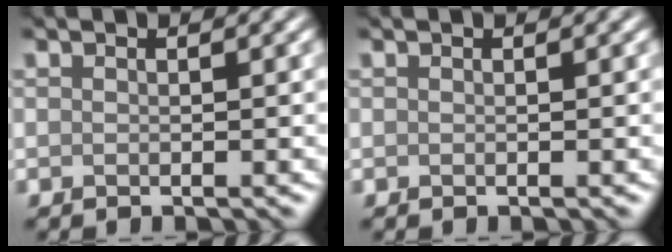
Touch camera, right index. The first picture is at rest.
{"total": 0.0}